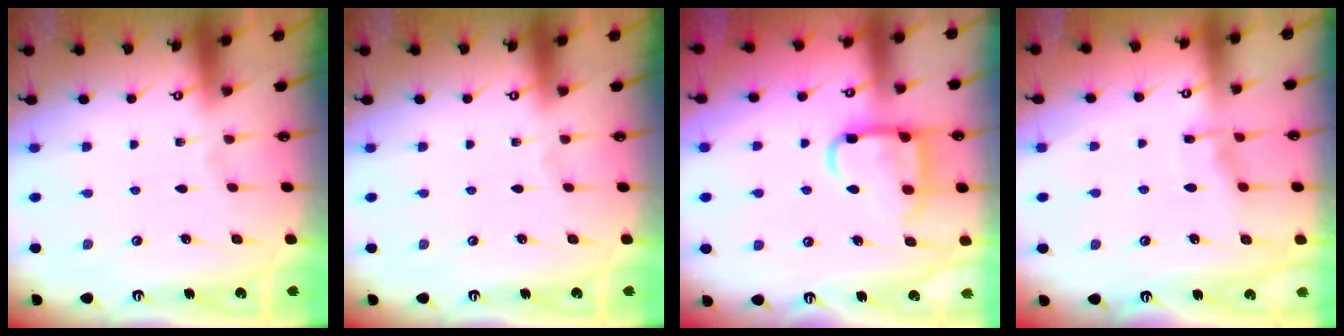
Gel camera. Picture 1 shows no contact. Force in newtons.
{"total": 0.0}
{"total": 13.1, "press": 13.0, "slide": 1.5}
{"total": 5.8, "press": 5.7, "slide": 0.6}